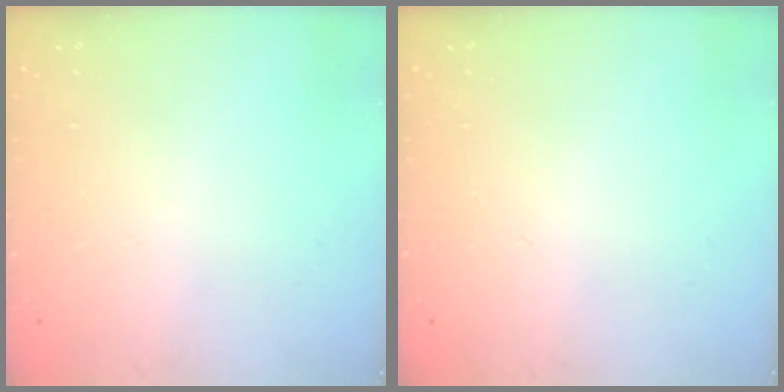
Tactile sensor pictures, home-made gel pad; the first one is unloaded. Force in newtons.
{"total": 0.0}